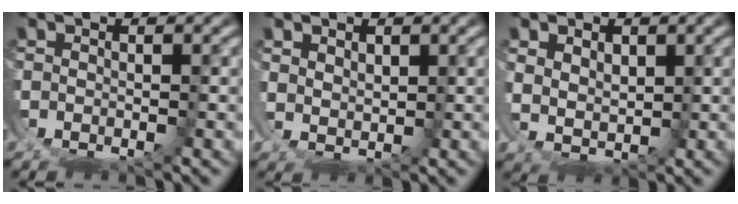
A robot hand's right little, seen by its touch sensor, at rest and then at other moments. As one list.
[{"total": 2.4, "force": [1.2, 1.5, 1.4], "torque": [-0.035, -0.019, 0.033]}, {"total": 4.4, "force": [0.3, 3.5, 2.7], "torque": [-0.072, -0.036, 0.022]}]